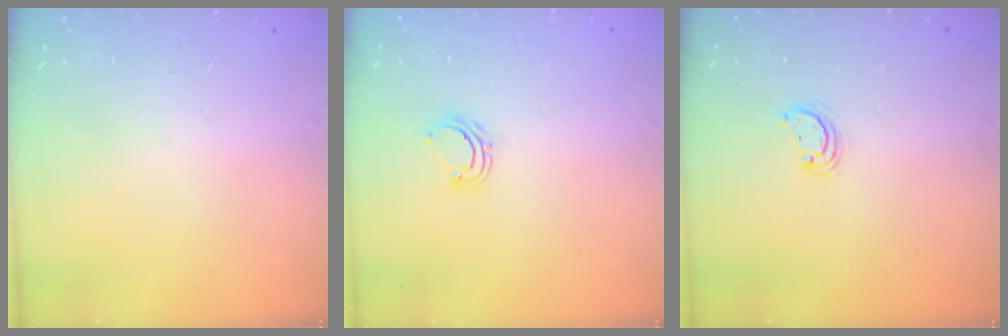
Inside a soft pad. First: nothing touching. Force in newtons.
{"total": 4.7, "press": 4.6, "slide": 0.3}
{"total": 2.2, "press": 2.2, "slide": 0.3}